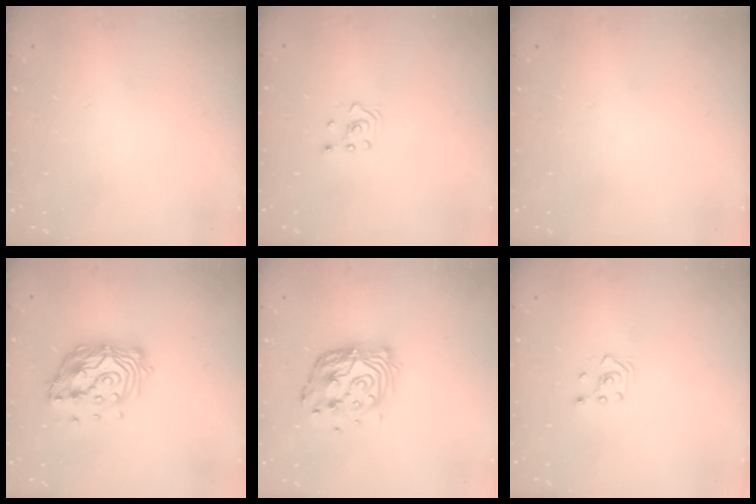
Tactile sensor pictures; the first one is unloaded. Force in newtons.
{"total": 2.8, "press": 2.6, "slide": 1.1}
{"total": 0.0}
{"total": 14.9, "press": 14.9, "slide": 1.3}
{"total": 14.3, "press": 14.2, "slide": 1.2}
{"total": 2.8, "press": 2.6, "slide": 1.1}